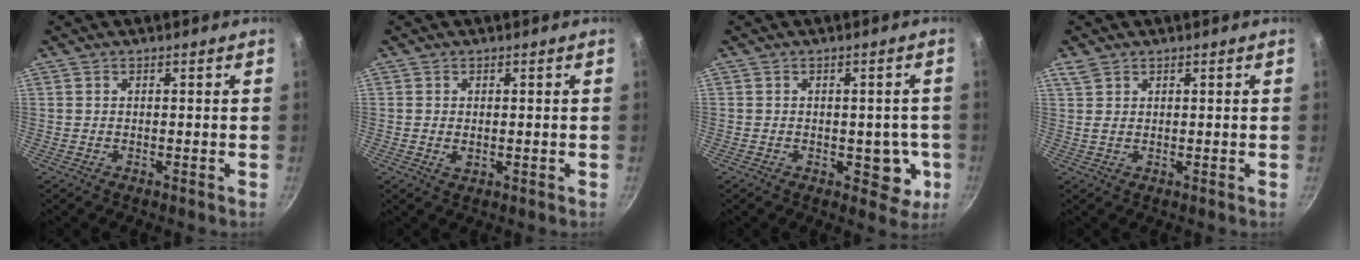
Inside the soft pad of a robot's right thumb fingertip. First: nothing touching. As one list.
[{"total": 1.7, "force": [0.0, 1.1, 1.2], "torque": [-0.019, -0.003, 0.001]}, {"total": 6.5, "force": [-1.4, 4.3, 4.7], "torque": [-0.010, 0.003, -0.016]}, {"total": 2.3, "force": [1.5, 1.4, 1.1], "torque": [-0.019, 0.000, 0.033]}]